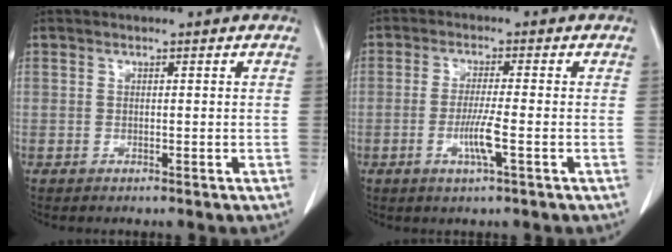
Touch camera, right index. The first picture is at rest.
{"total": 4.8, "force": [-1.6, -0.1, 4.6], "torque": [-0.088, -0.009, -0.031]}